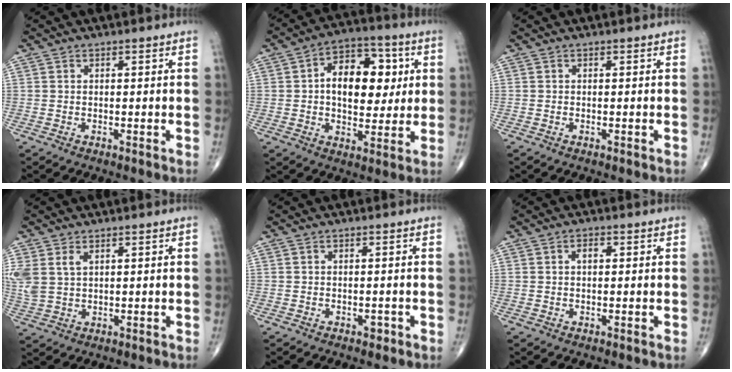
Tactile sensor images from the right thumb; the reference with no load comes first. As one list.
[{"total": 14.9, "force": [2.2, 9.3, 11.4], "torque": [-0.128, 0.011, 0.029]}, {"total": 0.0}, {"total": 6.4, "force": [2.3, 4.0, 4.5], "torque": [-0.116, 0.005, 0.058]}, {"total": 1.3, "force": [-0.7, 0.8, 0.7], "torque": [-0.006, 0.002, -0.011]}, {"total": 1.8, "force": [0.4, 1.0, 1.5], "torque": [-0.025, 0.005, 0.005]}]